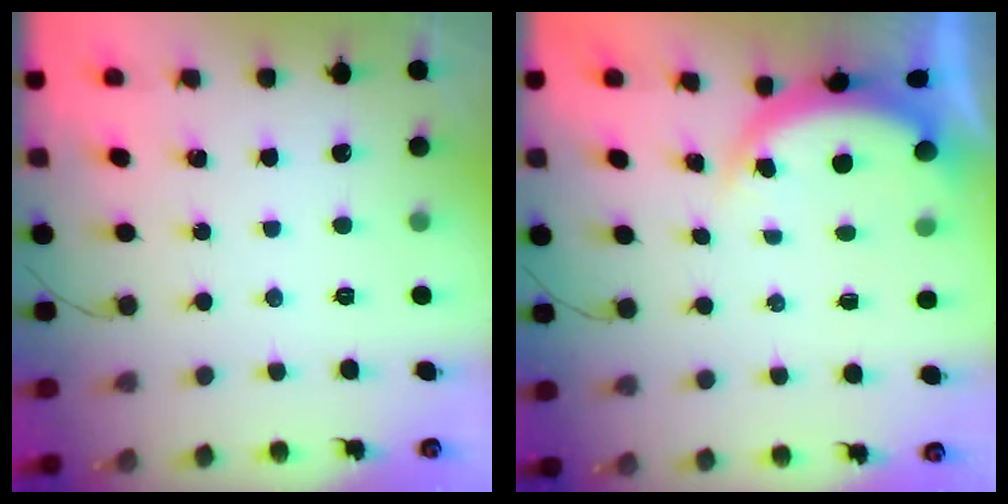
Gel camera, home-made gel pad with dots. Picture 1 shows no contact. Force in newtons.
{"total": 4.5, "press": 4.5, "slide": 0.4}